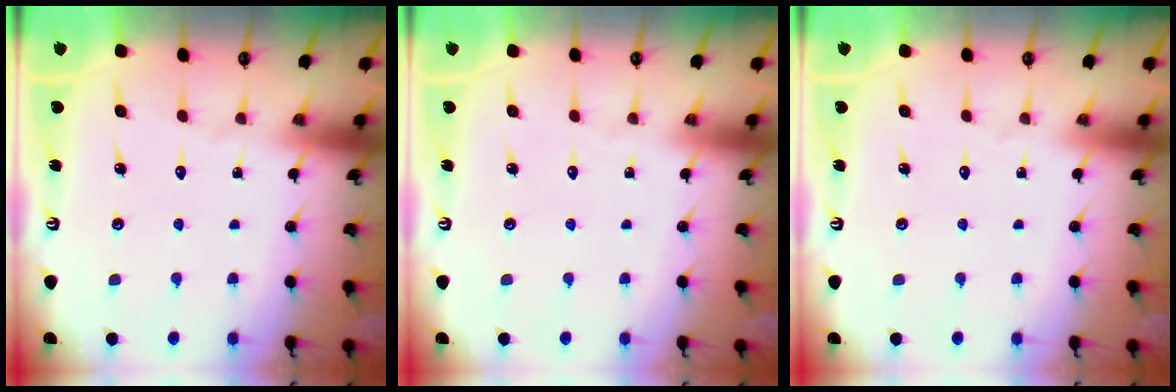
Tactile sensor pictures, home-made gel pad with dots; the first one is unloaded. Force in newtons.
{"total": 0.0}
{"total": 0.0}